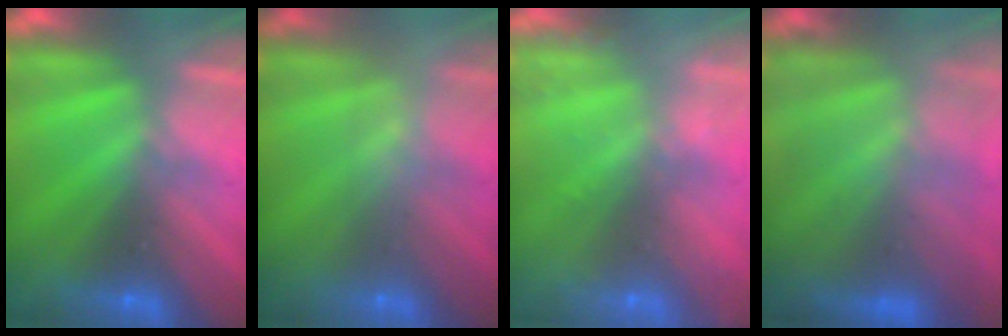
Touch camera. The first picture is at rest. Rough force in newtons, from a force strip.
{"total": 2.4}
{"total": 7.7}
{"total": 7.5}